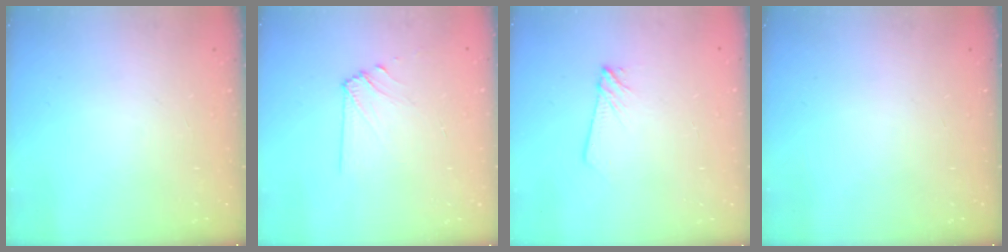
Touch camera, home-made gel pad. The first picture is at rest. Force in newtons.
{"total": 6.2, "press": 6.2, "slide": 0.9}
{"total": 3.8, "press": 3.7, "slide": 0.6}
{"total": 0.0}